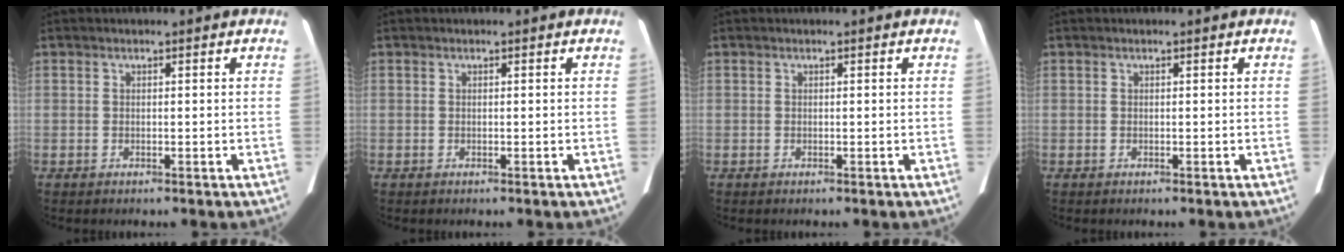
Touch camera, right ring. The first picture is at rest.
{"total": 0.0}
{"total": 0.0}
{"total": 0.0}